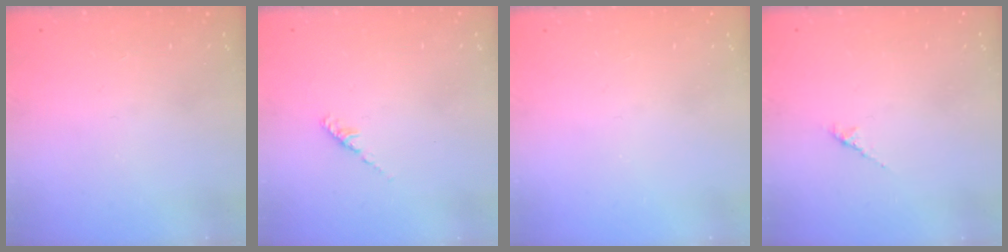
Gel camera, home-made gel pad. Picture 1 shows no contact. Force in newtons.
{"total": 2.2, "press": 2.1, "slide": 0.6}
{"total": 0.0}
{"total": 1.5, "press": 1.4, "slide": 0.5}